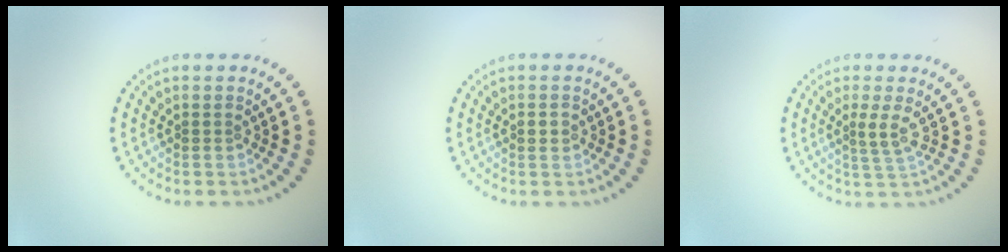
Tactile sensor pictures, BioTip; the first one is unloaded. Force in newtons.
{"total": 1.1, "press": 1.1, "slide": 0.1}
{"total": 2.0, "press": 1.5, "slide": 1.3}